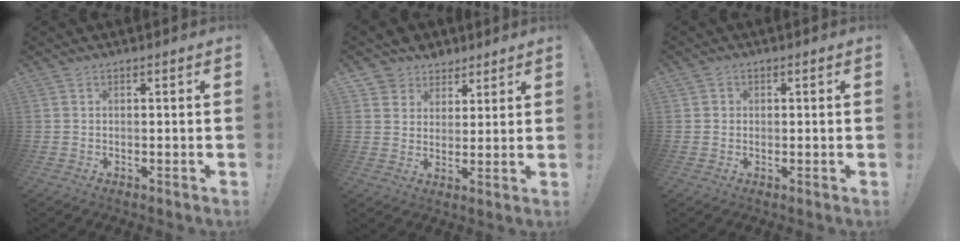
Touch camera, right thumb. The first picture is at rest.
{"total": 6.3, "force": [3.8, 5.1, 0.1], "torque": [-0.004, -0.030, 0.076]}
{"total": 1.2, "force": [0.2, 1.2, 0.2], "torque": [0.001, 0.002, 0.002]}